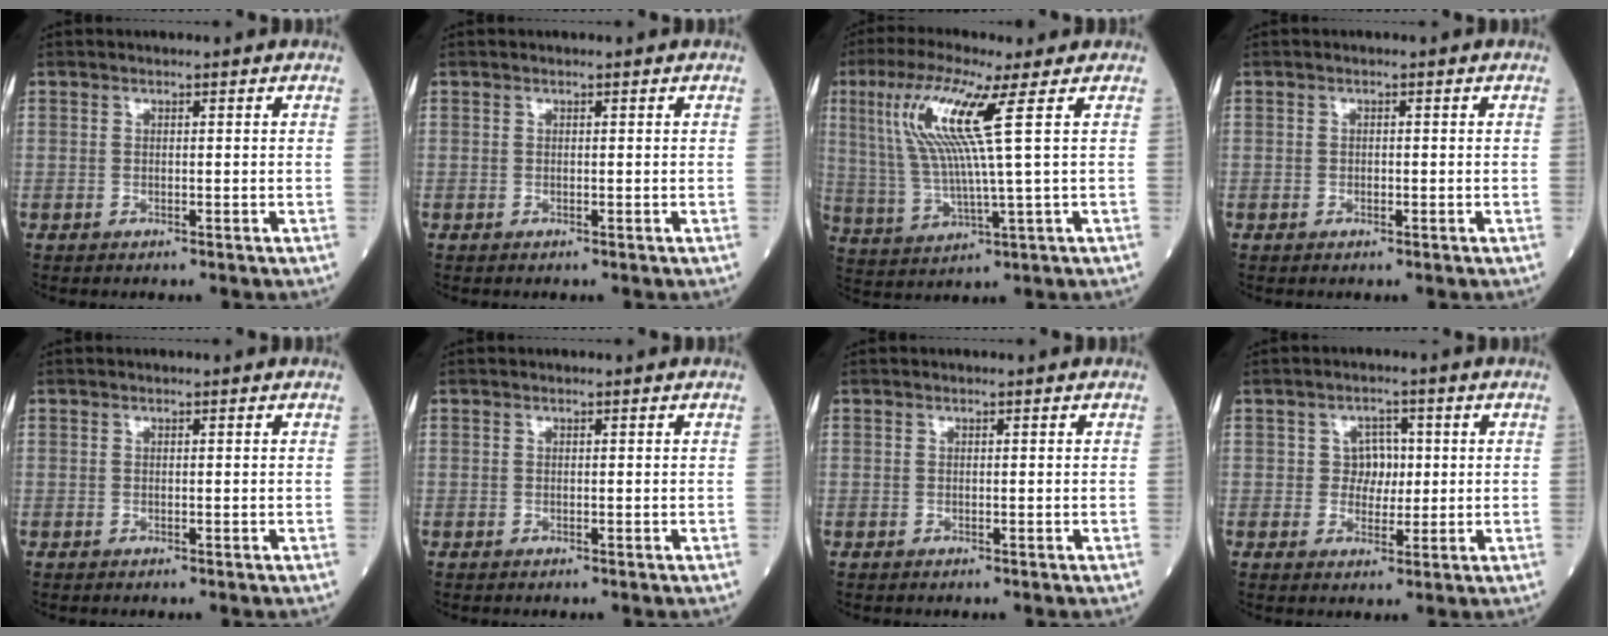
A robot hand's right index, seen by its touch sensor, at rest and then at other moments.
{"total": 0.0}
{"total": 11.8, "force": [4.1, -1.0, 11.0], "torque": [-0.241, 0.004, 0.081]}
{"total": 0.7, "force": [-0.3, 0.5, 0.4], "torque": [-0.004, 0.001, -0.005]}
{"total": 0.0}
{"total": 0.0}
{"total": 0.0}
{"total": 3.5, "force": [0.5, 2.9, 1.9], "torque": [-0.020, 0.007, 0.006]}